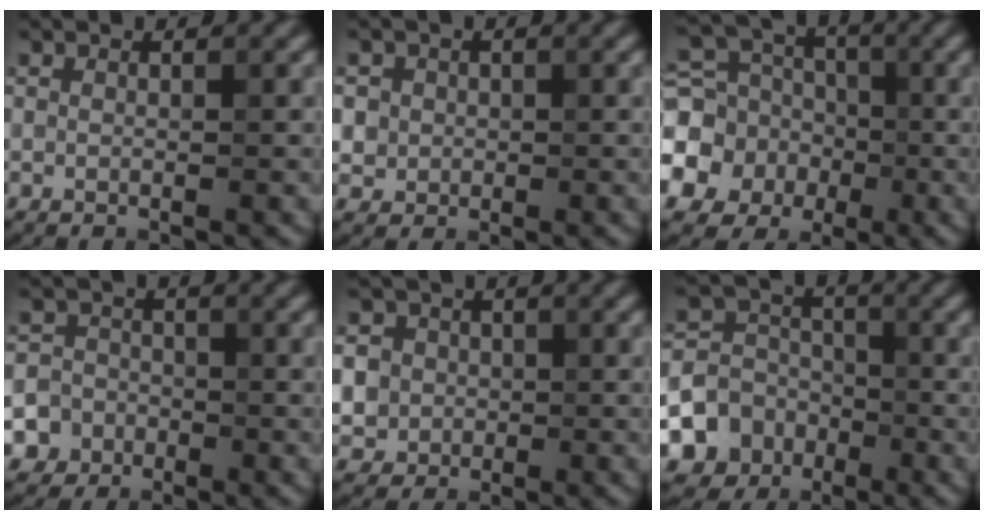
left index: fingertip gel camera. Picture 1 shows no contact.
{"total": 2.8, "force": [0.4, 2.7, 0.7], "torque": [0.001, 0.009, 0.007]}
{"total": 11.5, "force": [-3.0, 10.2, 4.4], "torque": [-0.121, -0.019, -0.079]}
{"total": 6.4, "force": [-3.2, 5.4, 0.9], "torque": [-0.001, -0.008, -0.074]}
{"total": 6.7, "force": [0.3, 6.4, 2.2], "torque": [-0.048, 0.025, -0.015]}
{"total": 7.9, "force": [-3.4, 6.8, 1.8], "torque": [-0.017, -0.012, -0.082]}